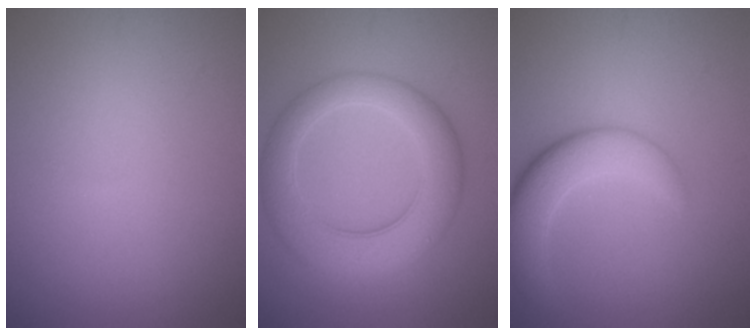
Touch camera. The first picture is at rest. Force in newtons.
{"total": 6.8, "press": 6.8, "slide": 0.3}
{"total": 4.5, "press": 4.4, "slide": 0.4}